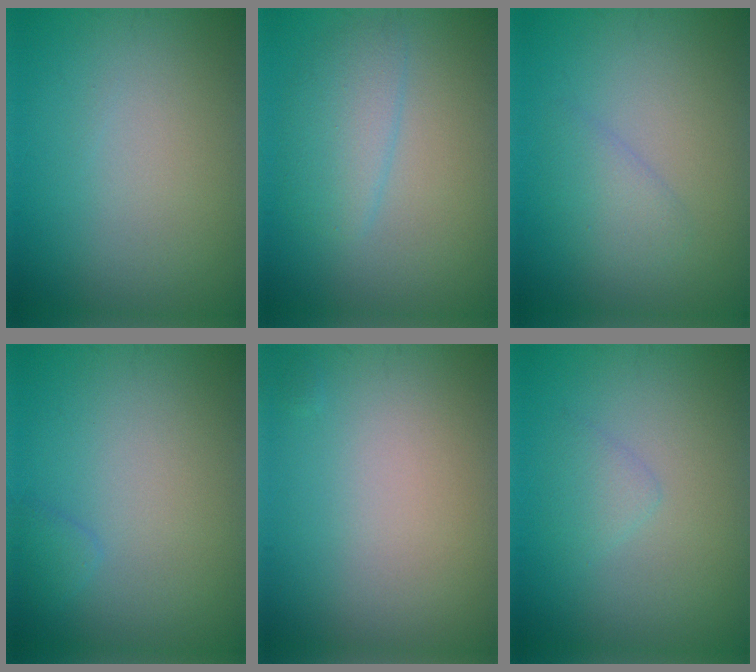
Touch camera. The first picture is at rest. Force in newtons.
{"total": 3.1, "press": 3.1, "slide": 0.1}
{"total": 1.9, "press": 1.9, "slide": 0.1}
{"total": 0.9, "press": 0.9, "slide": 0.1}
{"total": 0.0}
{"total": 1.4, "press": 1.4, "slide": 0.1}